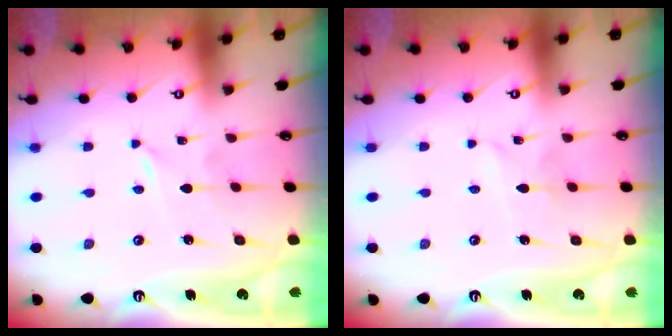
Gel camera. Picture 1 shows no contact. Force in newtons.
{"total": 1.9, "press": 1.9, "slide": 0.1}